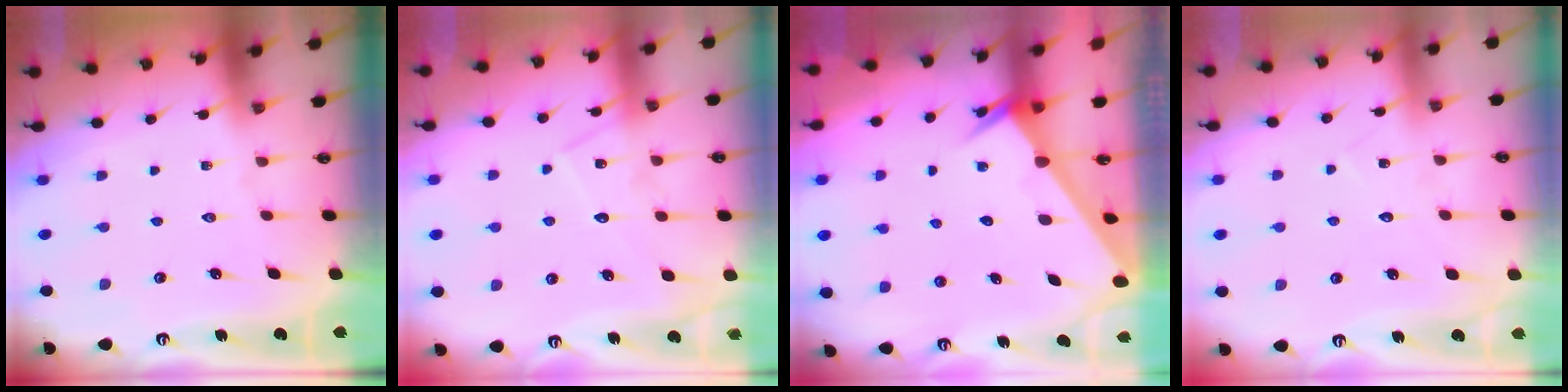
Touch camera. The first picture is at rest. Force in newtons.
{"total": 10.7, "press": 10.7, "slide": 0.9}
{"total": 2.5, "press": 2.5, "slide": 0.1}
{"total": 6.3, "press": 6.3, "slide": 0.6}